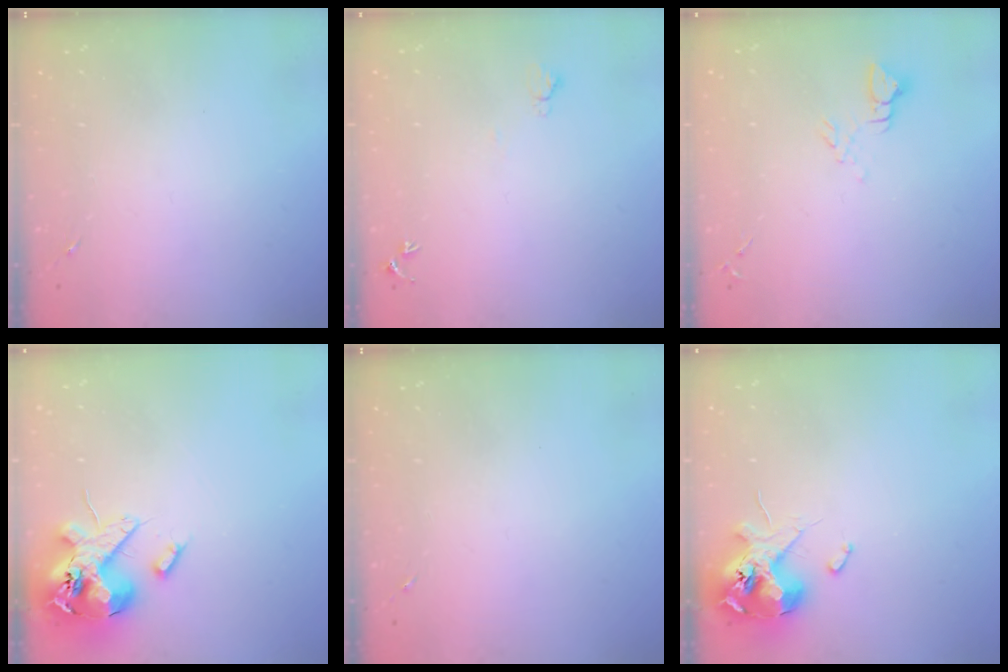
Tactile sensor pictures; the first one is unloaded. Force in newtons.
{"total": 4.8, "press": 4.8, "slide": 0.6}
{"total": 5.1, "press": 5.1, "slide": 0.4}
{"total": 15.7, "press": 15.5, "slide": 2.7}
{"total": 0.0}
{"total": 12.4, "press": 12.3, "slide": 1.8}